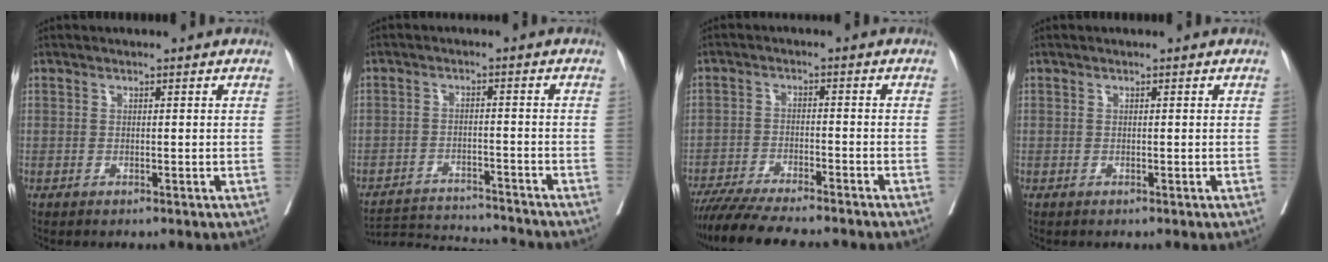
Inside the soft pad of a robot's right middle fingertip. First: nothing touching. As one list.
[{"total": 10.3, "force": [-10.3, -0.6, 0.8], "torque": [-0.014, 0.003, -0.163]}, {"total": 12.8, "force": [-11.2, 1.2, 6.0], "torque": [-0.085, -0.021, -0.171]}, {"total": 0.0}]